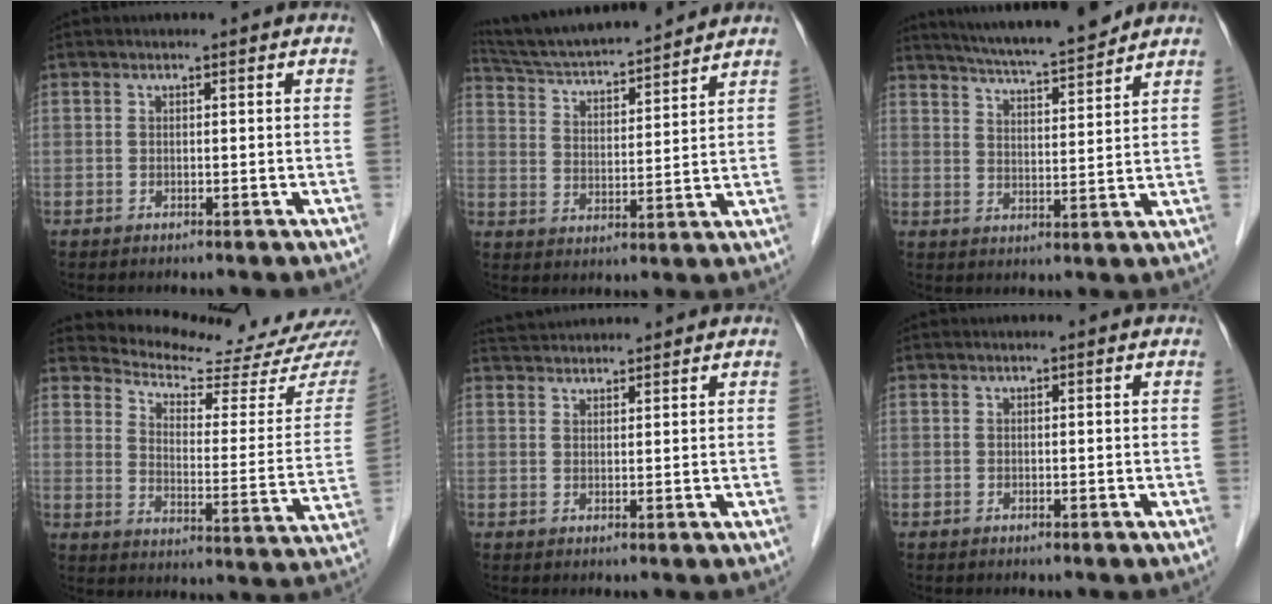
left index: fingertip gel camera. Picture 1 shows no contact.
{"total": 16.1, "force": [14.9, 1.3, 6.0], "torque": [-0.111, 0.018, 0.244]}
{"total": 11.8, "force": [10.7, 0.2, 4.8], "torque": [-0.084, 0.006, 0.165]}
{"total": 18.7, "force": [18.0, 0.8, 4.7], "torque": [-0.072, -0.091, 0.226]}
{"total": 5.2, "force": [5.1, 0.4, 0.9], "torque": [-0.021, 0.037, 0.085]}
{"total": 0.0}